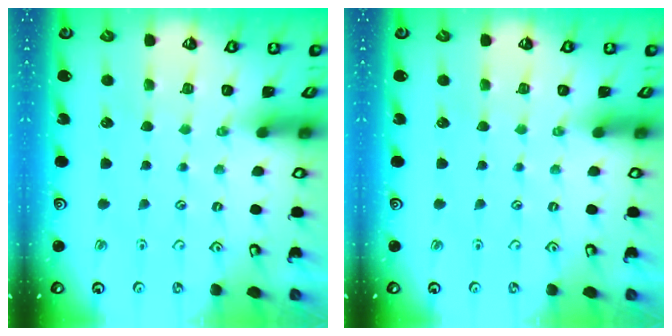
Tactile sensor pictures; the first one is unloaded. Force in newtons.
{"total": 0.0}